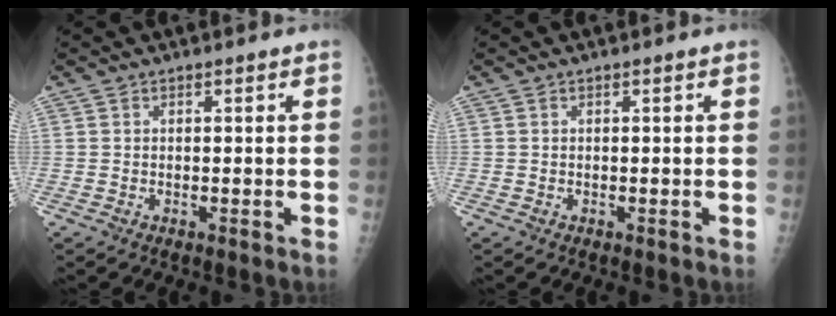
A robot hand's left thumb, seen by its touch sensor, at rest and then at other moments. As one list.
[{"total": 0.0}]